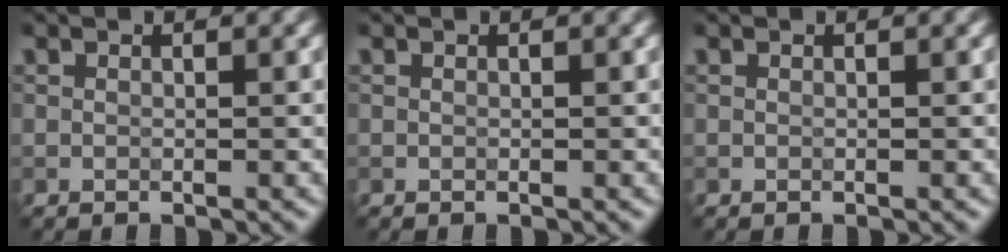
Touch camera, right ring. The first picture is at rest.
{"total": 0.0}
{"total": 0.0}